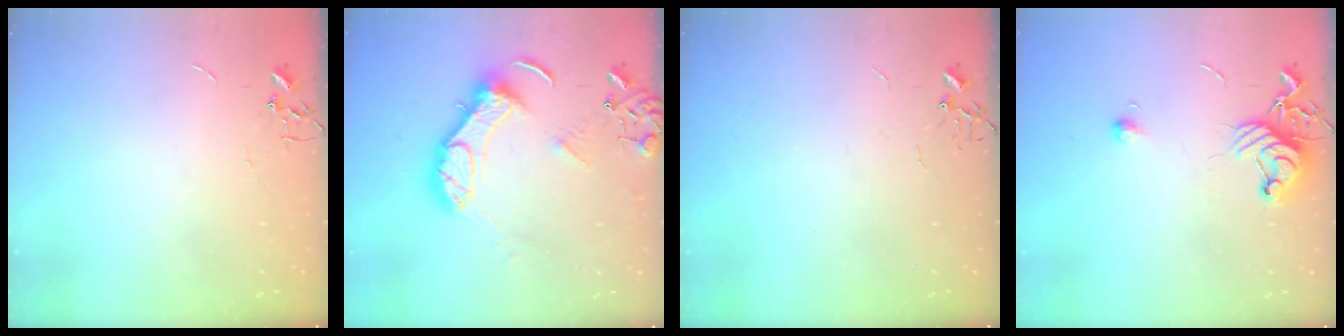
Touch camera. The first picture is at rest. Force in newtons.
{"total": 14.2, "press": 14.1, "slide": 1.4}
{"total": 0.0}
{"total": 10.6, "press": 10.5, "slide": 1.2}